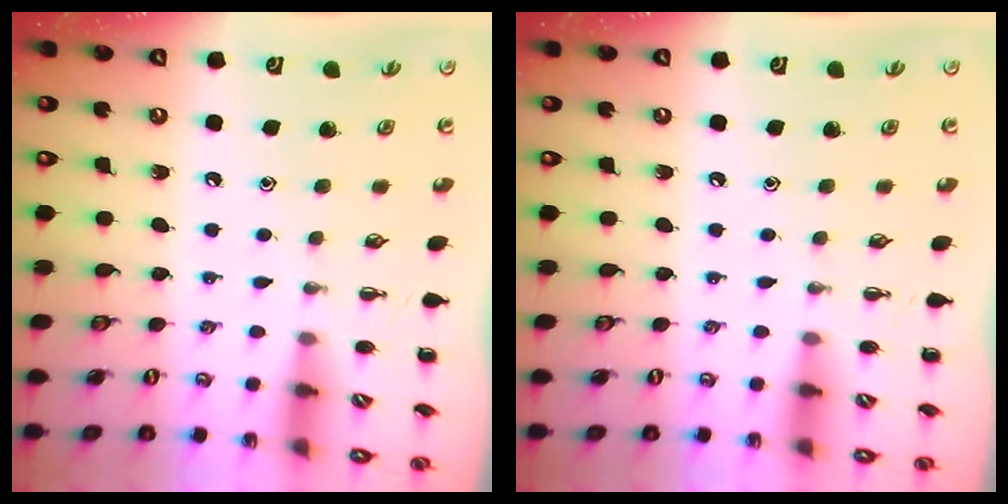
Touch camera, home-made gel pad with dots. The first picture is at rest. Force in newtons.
{"total": 0.0}